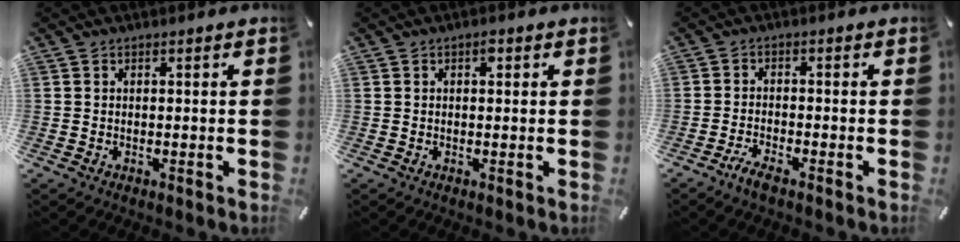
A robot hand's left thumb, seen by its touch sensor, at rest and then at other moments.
{"total": 1.5, "force": [0.4, 0.8, 1.2], "torque": [-0.017, 0.002, 0.005]}
{"total": 3.1, "force": [-2.6, 0.6, 1.6], "torque": [-0.040, 0.007, -0.053]}